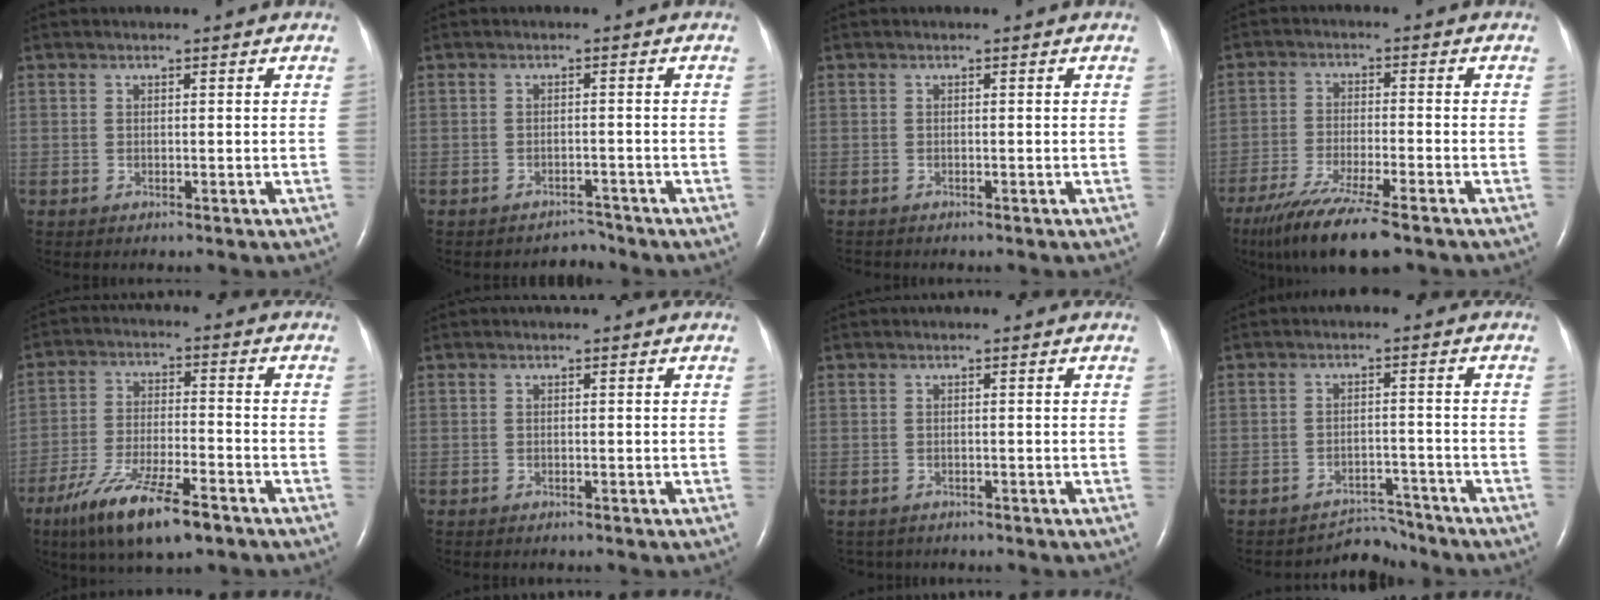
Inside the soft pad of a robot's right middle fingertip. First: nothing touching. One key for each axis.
{"total": 1.9, "fx": -1.7, "fy": 0.1, "fz": -0.8, "tx": 0.012, "ty": -0.002, "tz": -0.023}
{"total": 0.6, "fx": -0.6, "fy": 0.1, "fz": 0.0, "tx": -0.005, "ty": -0.001, "tz": -0.011}
{"total": 12.1, "fx": -8.8, "fy": 1.0, "fz": 8.2, "tx": -0.150, "ty": -0.034, "tz": -0.149}
{"total": 12.4, "fx": -8.1, "fy": 2.5, "fz": 9.0, "tx": -0.173, "ty": -0.023, "tz": -0.140}
{"total": 1.4, "fx": -1.2, "fy": 0.4, "fz": 0.6, "tx": -0.011, "ty": -0.003, "tz": -0.012}
{"total": 2.1, "fx": -1.8, "fy": 1.0, "fz": 0.0, "tx": -0.002, "ty": -0.002, "tz": -0.024}
{"total": 4.2, "fx": -3.9, "fy": 0.5, "fz": -1.5, "tx": 0.023, "ty": 0.012, "tz": -0.056}